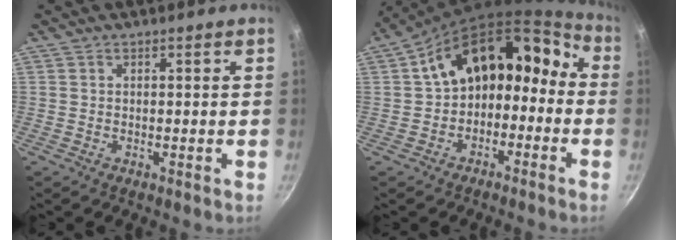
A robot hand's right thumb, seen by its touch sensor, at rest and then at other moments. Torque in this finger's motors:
{"motor_torque": [2.48, 2.53, 0.40, -0.22, 0.24]}